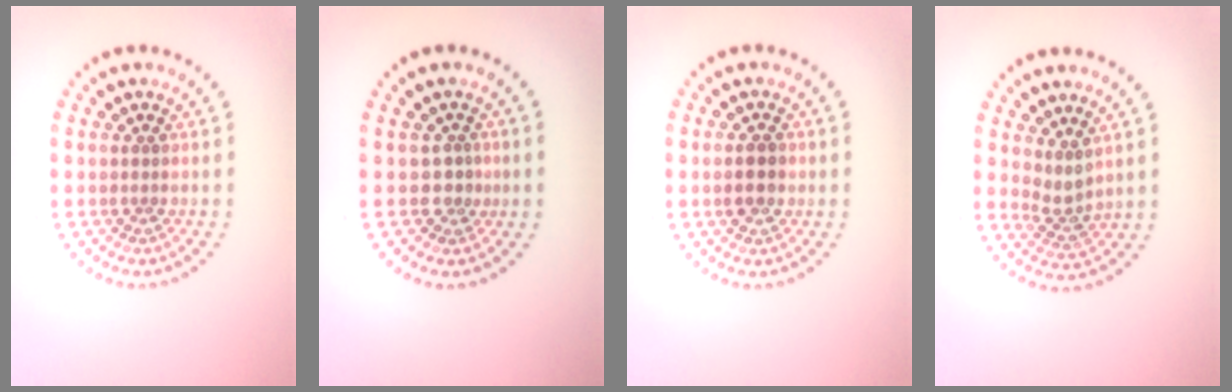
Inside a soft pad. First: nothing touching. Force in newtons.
{"total": 1.6, "press": 1.2, "slide": 1.1}
{"total": 2.0, "press": 2.0, "slide": 0.2}
{"total": 2.2, "press": 1.7, "slide": 1.4}